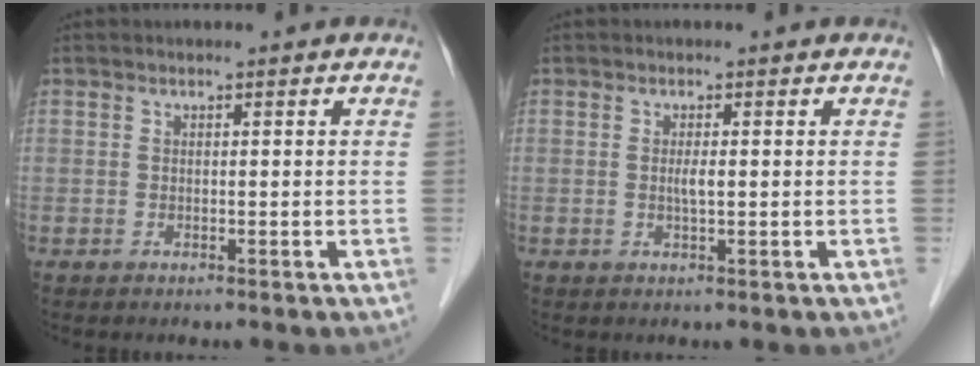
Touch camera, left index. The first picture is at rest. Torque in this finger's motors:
{"motor_torque": [0.29, 0.11, 0.06, 0.01]}